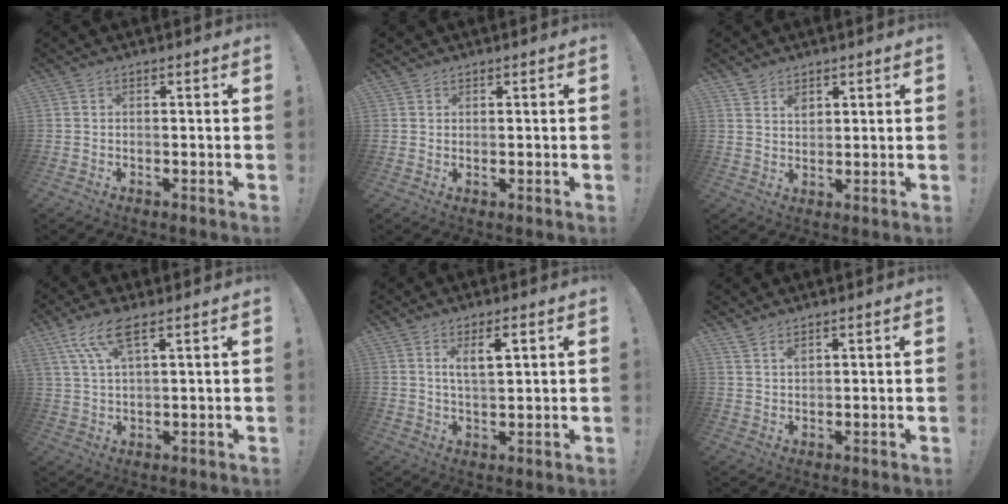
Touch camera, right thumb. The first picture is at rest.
{"total": 1.0, "force": [0.8, 0.6, 0.1], "torque": [0.000, -0.004, 0.016]}
{"total": 3.6, "force": [2.6, 2.4, 1.0], "torque": [-0.003, -0.015, 0.045]}
{"total": 9.0, "force": [5.3, 2.5, 6.8], "torque": [-0.138, -0.010, 0.102]}
{"total": 6.0, "force": [2.7, 2.0, 5.0], "torque": [-0.079, -0.007, 0.044]}
{"total": 2.3, "force": [2.0, 0.7, 1.0], "torque": [-0.006, -0.014, 0.033]}